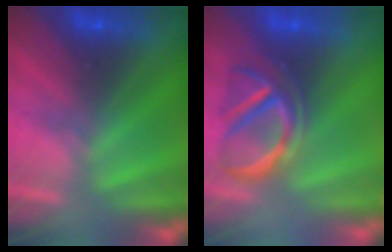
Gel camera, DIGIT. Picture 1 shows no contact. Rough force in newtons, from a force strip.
{"total": 3.9}